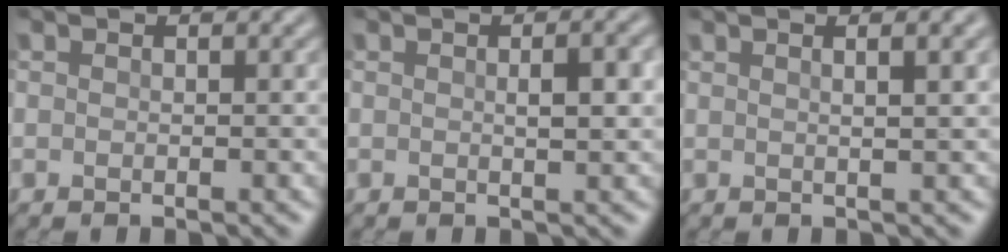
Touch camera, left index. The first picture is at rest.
{"total": 2.6, "force": [0.3, 0.6, 2.5], "torque": [-0.035, 0.004, 0.003]}
{"total": 5.7, "force": [2.5, 2.5, 4.5], "torque": [-0.029, 0.035, 0.002]}